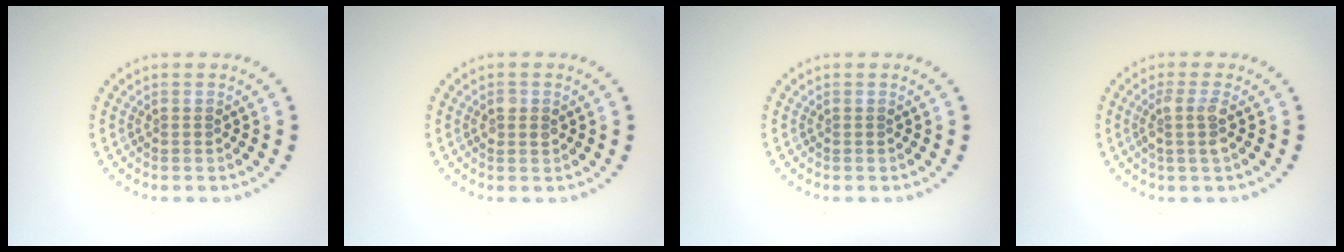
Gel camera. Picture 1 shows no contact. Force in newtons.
{"total": 1.2, "press": 1.2, "slide": 0.3}
{"total": 0.0}
{"total": 2.1, "press": 1.6, "slide": 1.4}